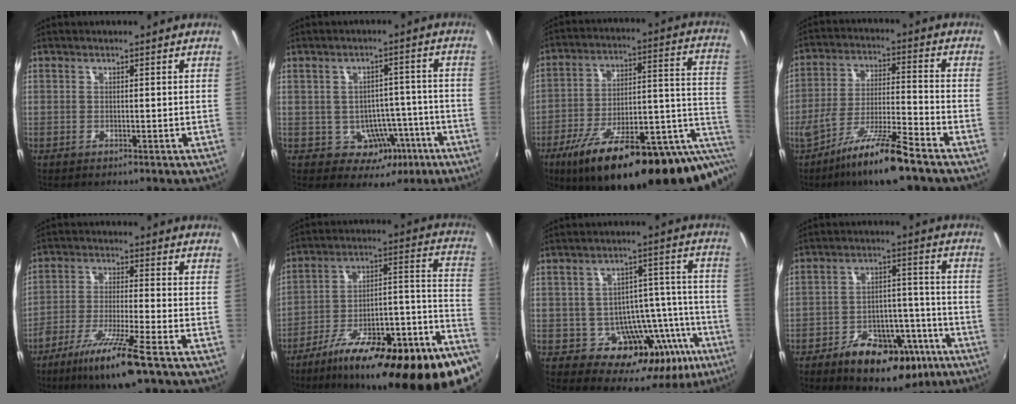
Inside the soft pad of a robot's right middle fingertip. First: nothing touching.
{"total": 7.6, "force": [-3.1, 6.3, 3.0], "torque": [-0.046, 0.029, -0.016]}
{"total": 28.6, "force": [-14.0, 7.4, 23.8], "torque": [-0.331, -0.034, -0.204]}
{"total": 12.5, "force": [-8.7, 0.5, 8.9], "torque": [-0.178, -0.016, -0.155]}
{"total": 10.8, "force": [-6.9, 0.5, 8.3], "torque": [-0.177, -0.021, -0.129]}
{"total": 29.8, "force": [-16.4, 7.2, 23.9], "torque": [-0.325, -0.016, -0.245]}
{"total": 16.2, "force": [-7.1, 11.5, 9.1], "torque": [-0.131, 0.022, -0.062]}
{"total": 16.5, "force": [-9.7, 8.8, 10.0], "torque": [-0.163, 0.016, -0.125]}